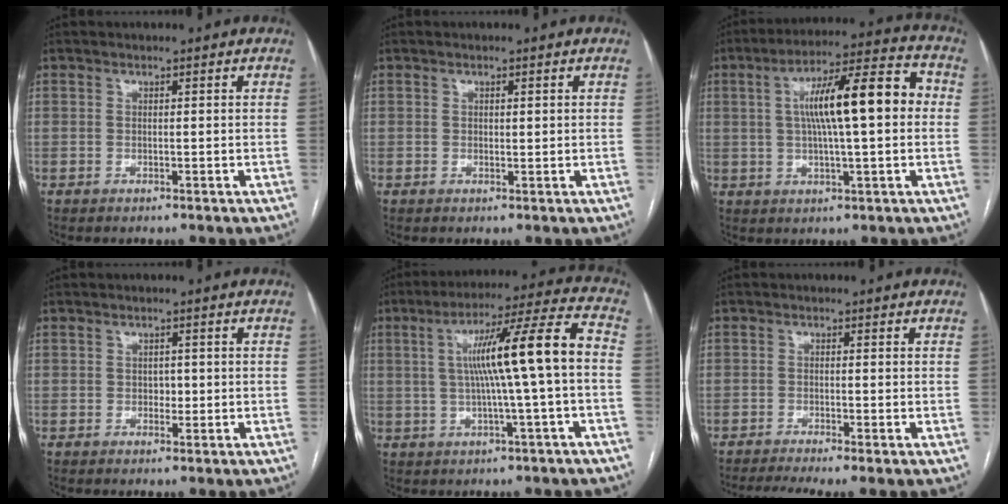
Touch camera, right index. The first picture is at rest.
{"total": 1.0, "force": [0.3, 0.4, 0.8], "torque": [-0.012, -0.001, 0.006]}
{"total": 14.1, "force": [1.5, 2.3, 13.8], "torque": [-0.227, 0.036, 0.020]}
{"total": 1.4, "force": [-0.1, 1.0, 0.9], "torque": [-0.012, 0.002, 0.001]}
{"total": 13.3, "force": [0.1, -0.7, 13.3], "torque": [-0.212, 0.022, 0.002]}
{"total": 5.5, "force": [-4.0, -0.1, 3.7], "torque": [-0.060, -0.007, -0.065]}